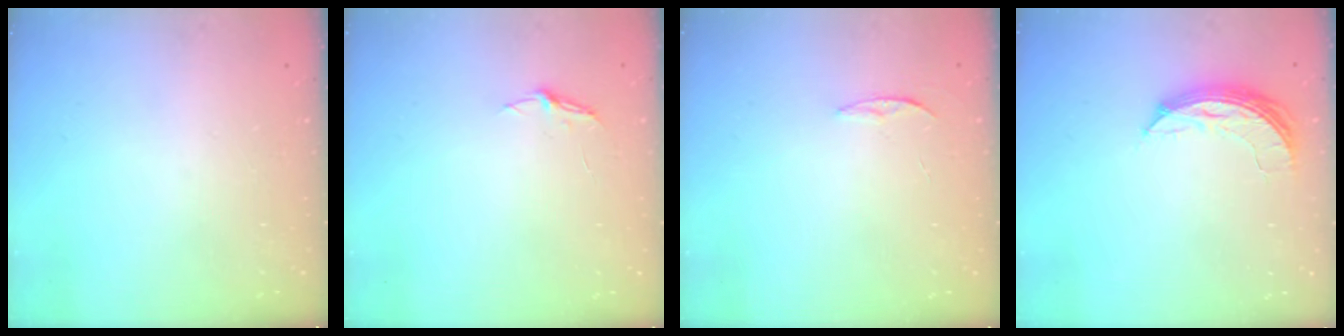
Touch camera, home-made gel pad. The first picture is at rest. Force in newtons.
{"total": 3.7, "press": 3.7, "slide": 0.4}
{"total": 3.4, "press": 3.4, "slide": 0.4}
{"total": 8.2, "press": 8.2, "slide": 0.1}